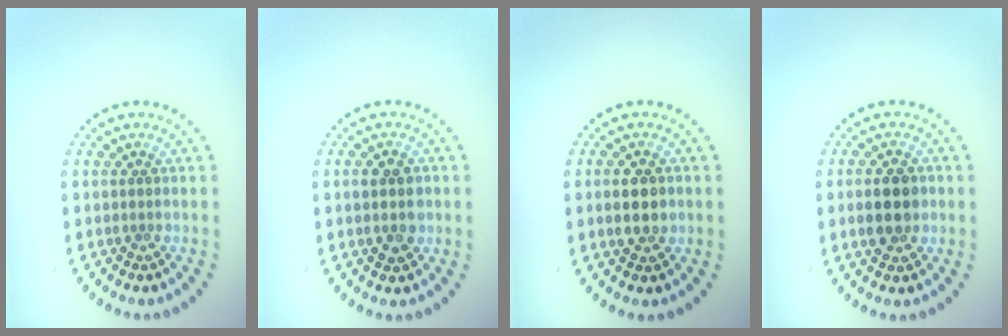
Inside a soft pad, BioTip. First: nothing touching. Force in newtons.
{"total": 2.8, "press": 2.8, "slide": 0.0}
{"total": 2.7, "press": 2.7, "slide": 0.1}
{"total": 3.6, "press": 3.6, "slide": 0.2}